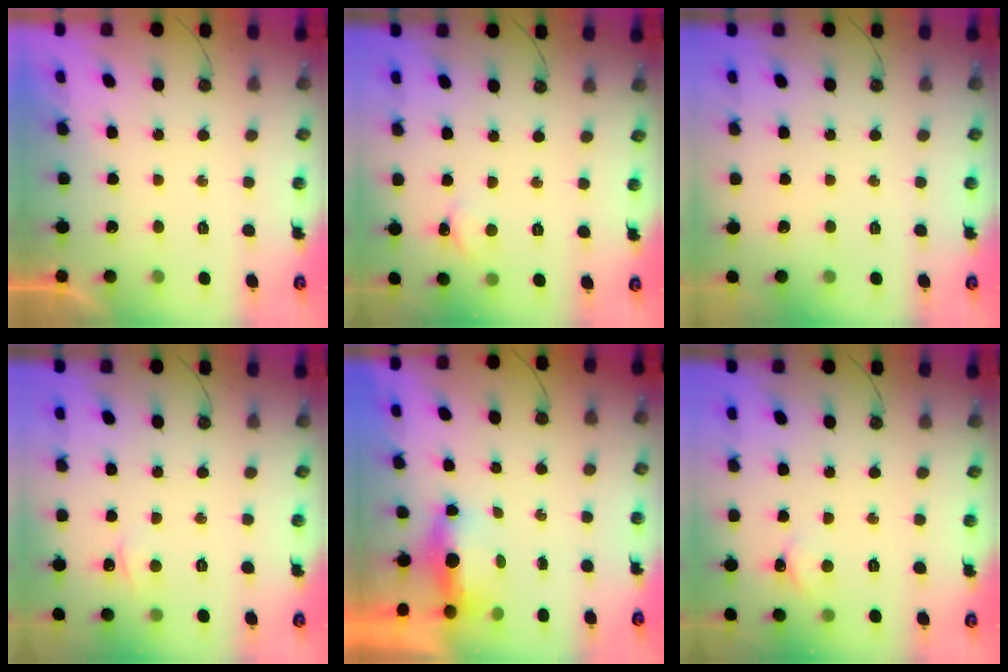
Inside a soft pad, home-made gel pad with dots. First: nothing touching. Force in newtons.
{"total": 1.7, "press": 1.7, "slide": 0.2}
{"total": 0.0}
{"total": 2.4, "press": 2.4, "slide": 0.3}
{"total": 5.1, "press": 4.8, "slide": 1.6}
{"total": 1.7, "press": 1.7, "slide": 0.2}